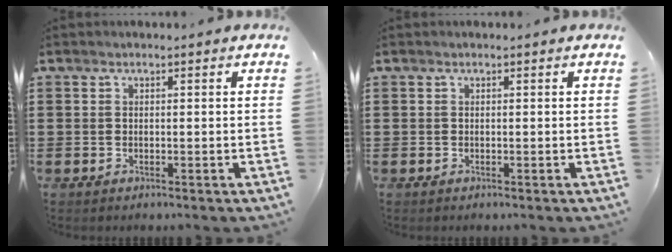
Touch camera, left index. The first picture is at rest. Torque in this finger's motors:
{"motor_torque": [0.00, 0.00, 0.00, 0.00]}